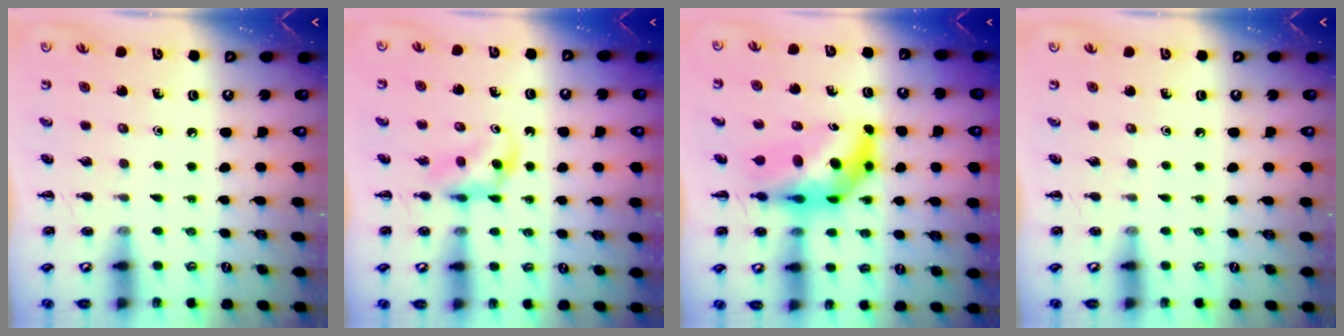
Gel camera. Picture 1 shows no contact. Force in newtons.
{"total": 3.5, "press": 3.2, "slide": 1.4}
{"total": 8.8, "press": 8.5, "slide": 2.5}
{"total": 0.0}